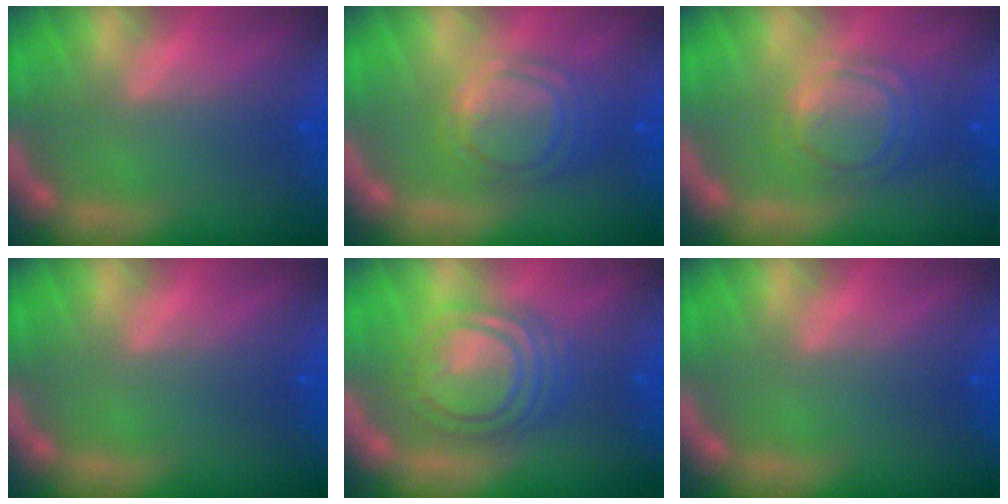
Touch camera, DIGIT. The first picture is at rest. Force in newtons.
{"total": 6.5}
{"total": 6.1}
{"total": 0.0}
{"total": 8.6}
{"total": 0.0}